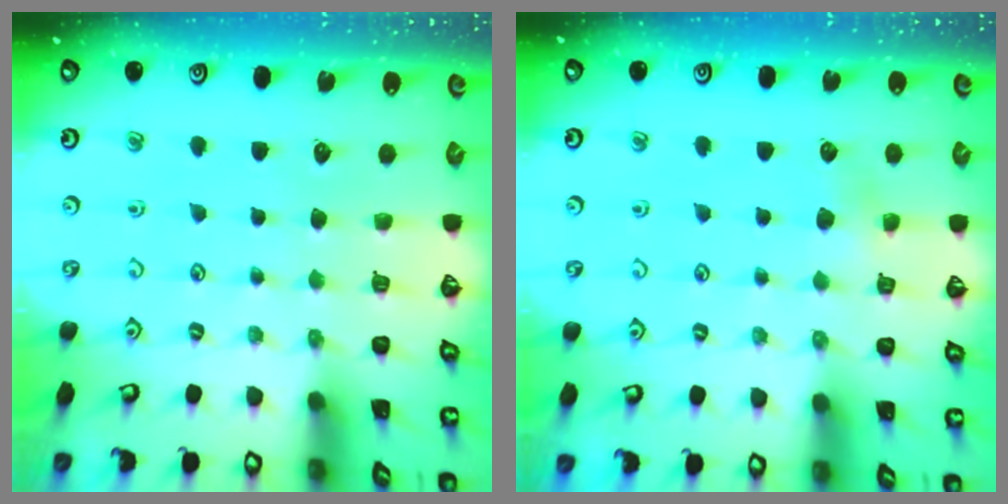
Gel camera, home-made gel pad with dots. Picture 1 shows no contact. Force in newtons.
{"total": 2.4, "press": 2.4, "slide": 0.4}